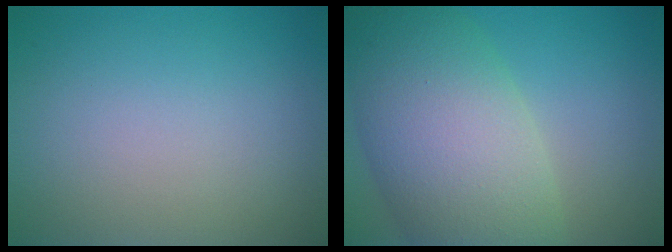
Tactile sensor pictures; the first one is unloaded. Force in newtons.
{"total": 10.8, "press": 10.8, "slide": 0.7}